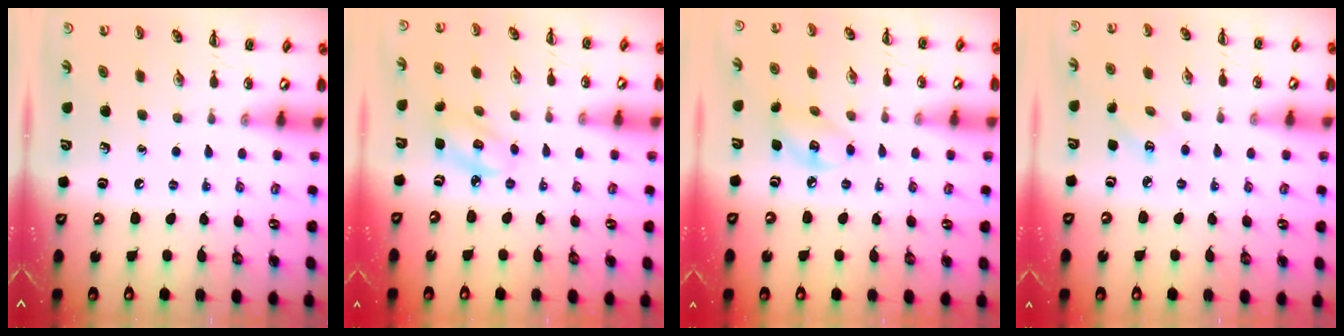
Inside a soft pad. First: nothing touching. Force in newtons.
{"total": 3.3, "press": 3.3, "slide": 0.6}
{"total": 6.7, "press": 6.7, "slide": 0.9}
{"total": 2.1, "press": 2.0, "slide": 0.6}